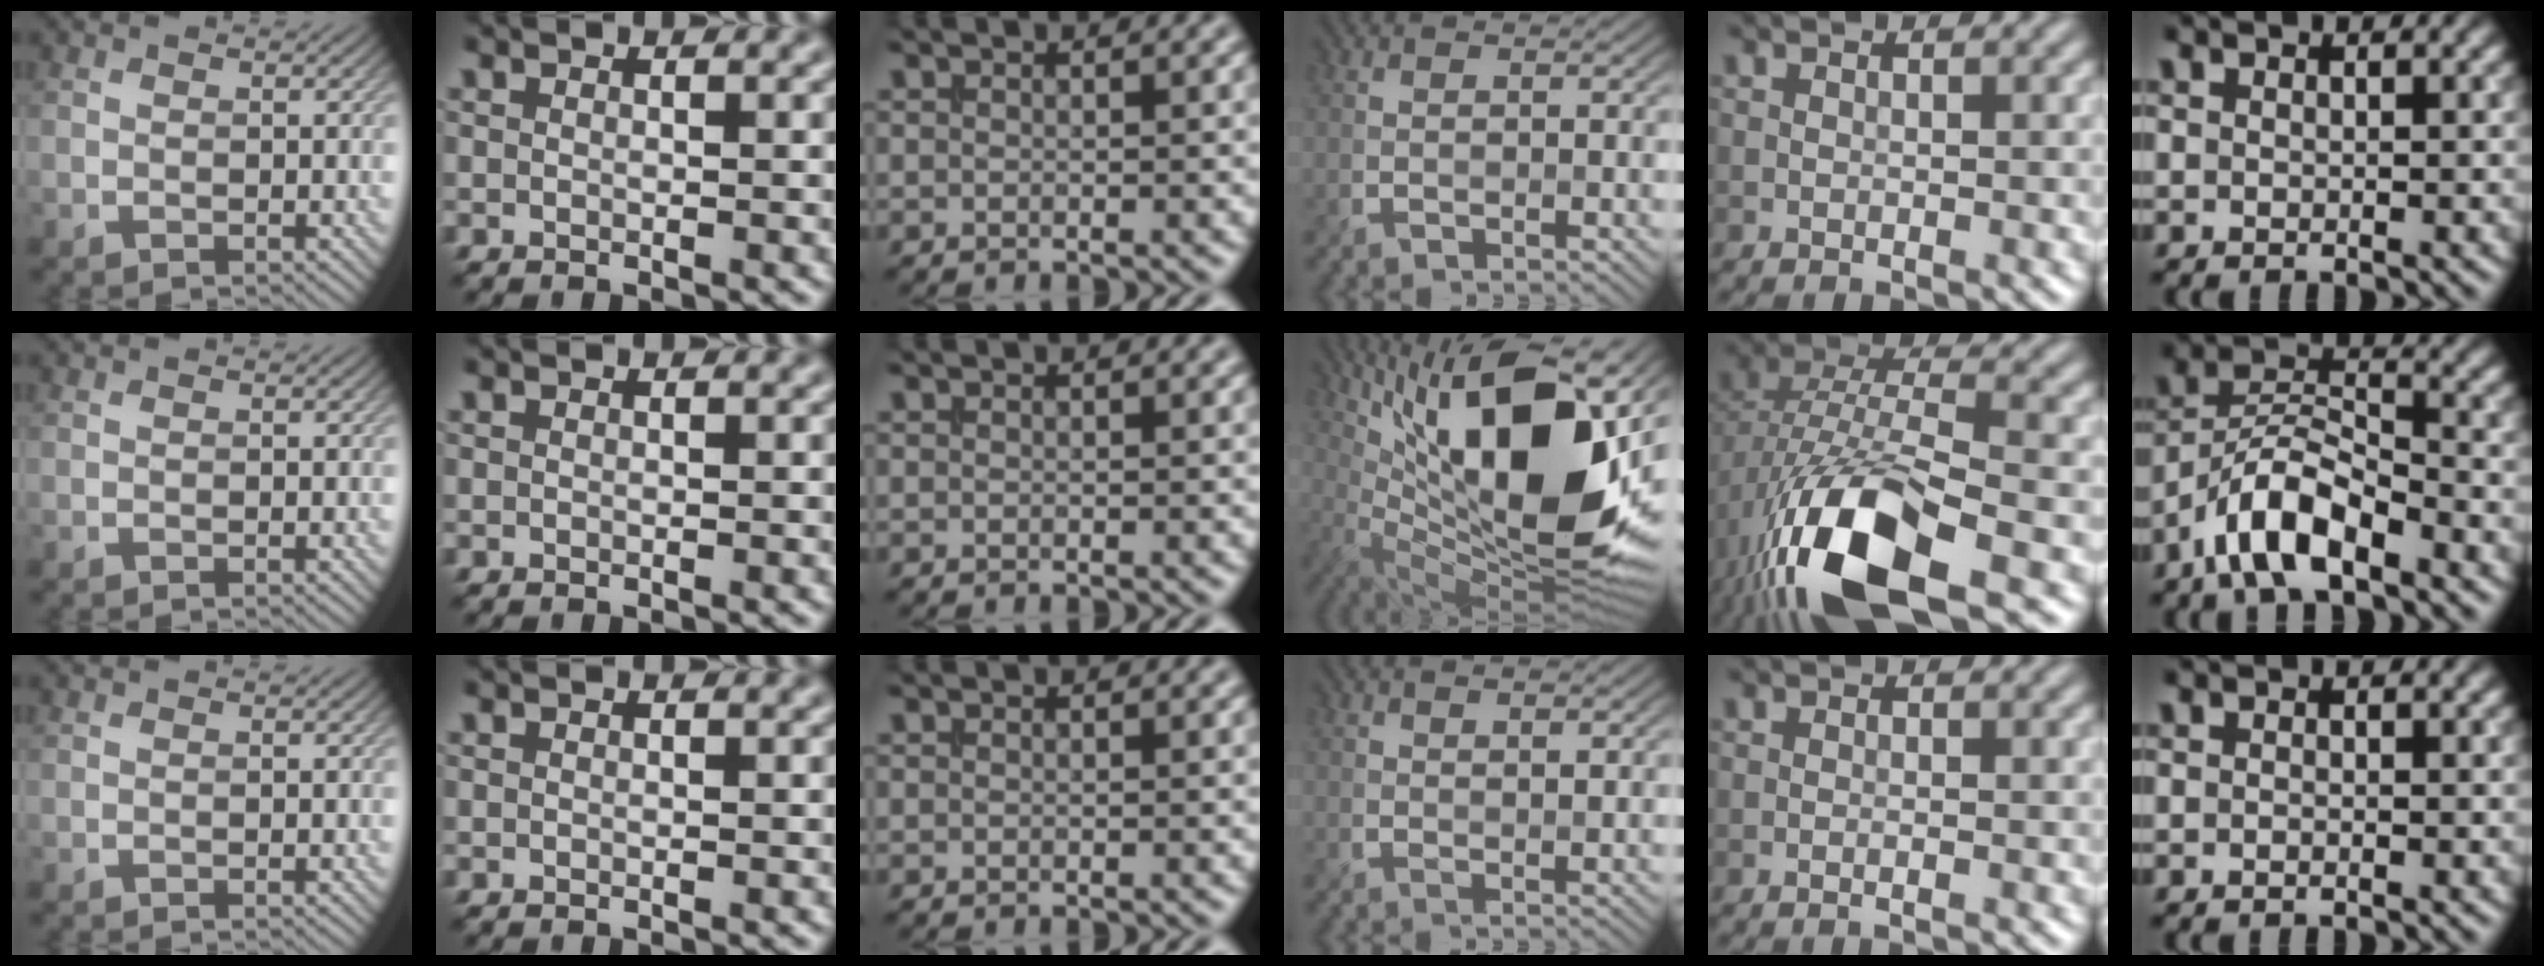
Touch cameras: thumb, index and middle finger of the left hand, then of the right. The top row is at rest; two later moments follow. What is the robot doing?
{"motion": "insert", "object": "bucket"}